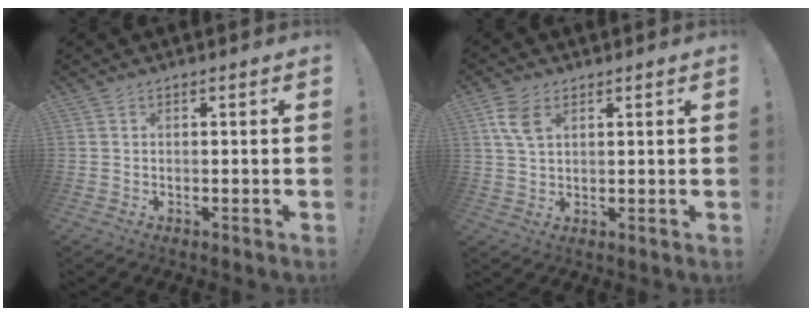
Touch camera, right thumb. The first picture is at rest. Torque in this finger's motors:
{"motor_torque": [0.03, 0.05, 0.19, 0.11, 0.01]}